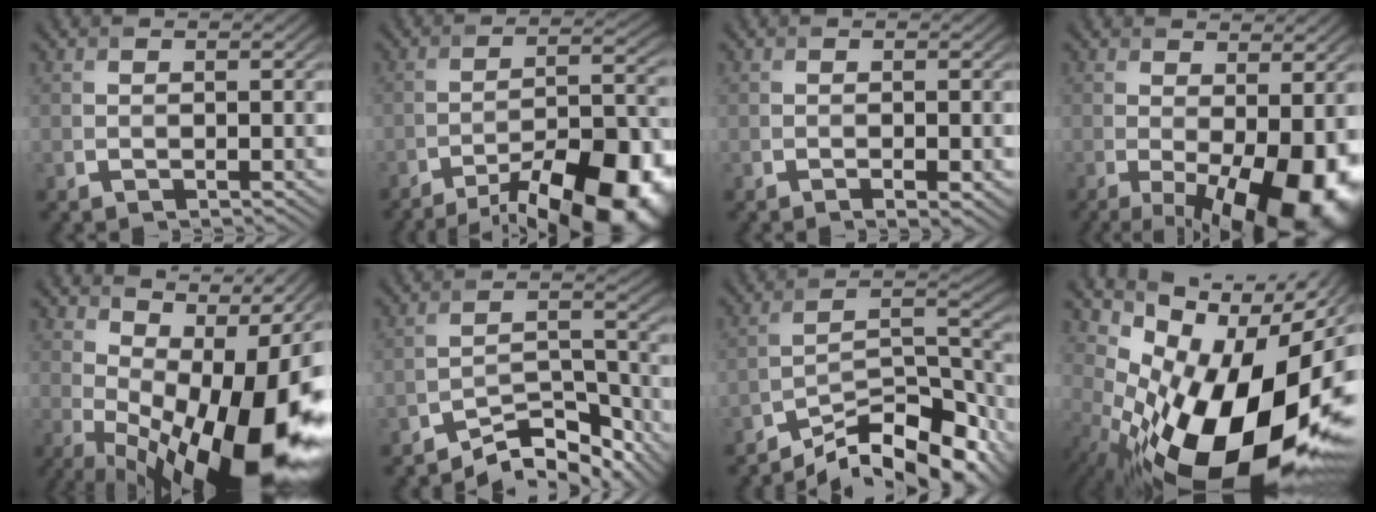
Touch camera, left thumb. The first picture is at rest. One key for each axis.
{"total": 16.0, "fx": -11.5, "fy": 4.7, "fz": 10.0, "tx": -0.137, "ty": -0.009, "tz": -0.167}
{"total": 1.5, "fx": -0.6, "fy": 0.3, "fz": 1.3, "tx": -0.020, "ty": -0.001, "tz": -0.009}
{"total": 12.8, "fx": -3.6, "fy": 5.1, "fz": 11.2, "tx": -0.160, "ty": -0.032, "tz": -0.027}
{"total": 16.3, "fx": 0.6, "fy": 6.8, "fz": 14.8, "tx": -0.190, "ty": -0.003, "tz": 0.026}
{"total": 7.4, "fx": -6.6, "fy": 2.0, "fz": 2.7, "tx": -0.034, "ty": 0.010, "tz": -0.119}
{"total": 11.9, "fx": -9.7, "fy": 3.0, "fz": 6.2, "tx": -0.101, "ty": 0.005, "tz": -0.173}
{"total": 20.2, "fx": -4.9, "fy": 10.9, "fz": 16.3, "tx": -0.261, "ty": -0.032, "tz": -0.076}